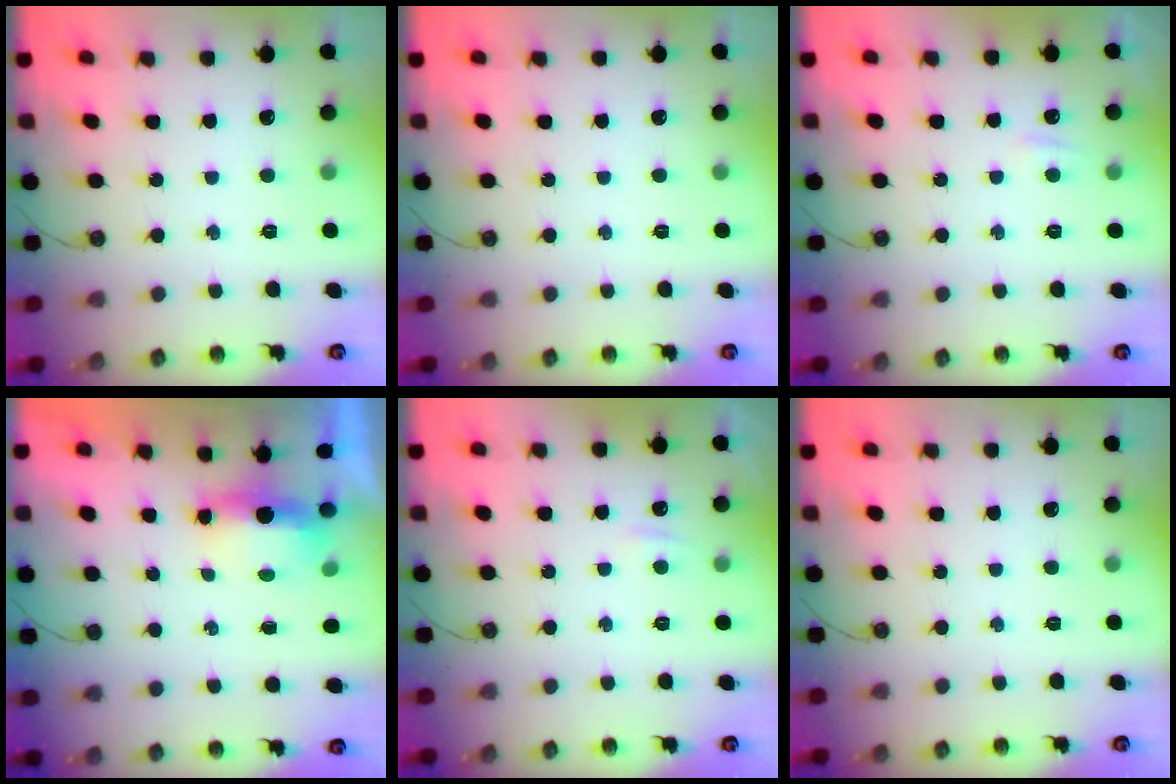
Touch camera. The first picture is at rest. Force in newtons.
{"total": 0.0}
{"total": 2.8, "press": 2.8, "slide": 0.5}
{"total": 5.0, "press": 4.9, "slide": 1.2}
{"total": 2.8, "press": 2.8, "slide": 0.5}
{"total": 0.0}